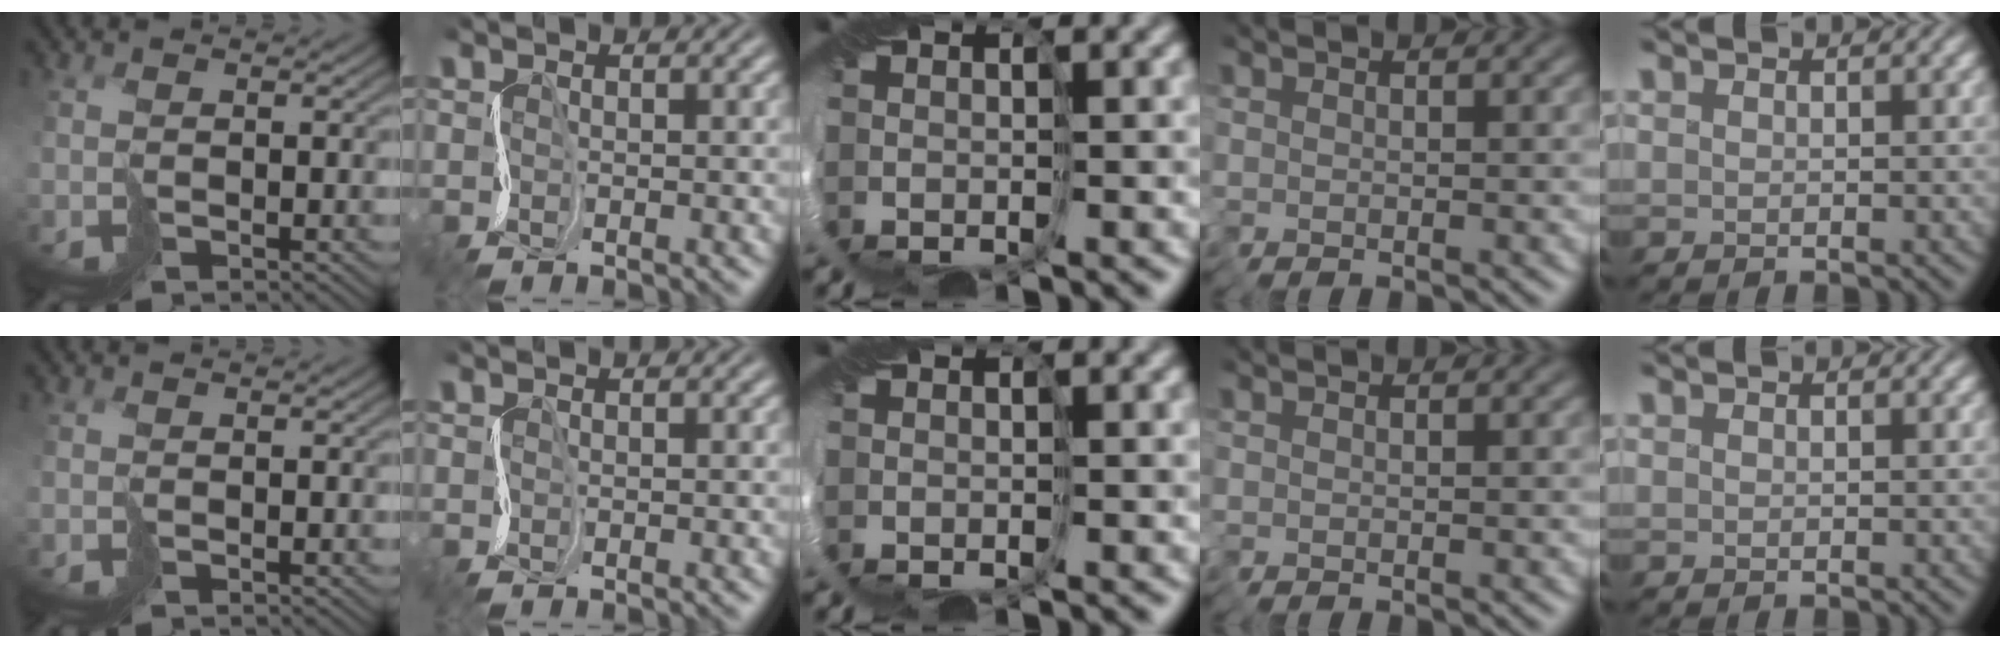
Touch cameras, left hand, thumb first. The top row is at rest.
{}